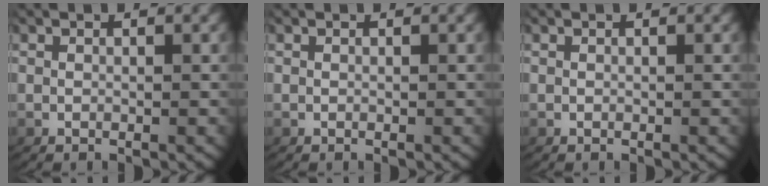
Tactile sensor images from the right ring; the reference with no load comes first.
{"total": 0.0}
{"total": 0.0}